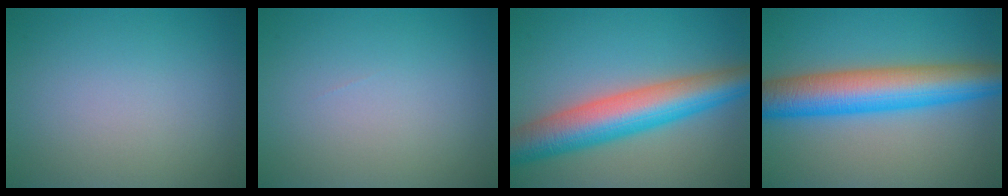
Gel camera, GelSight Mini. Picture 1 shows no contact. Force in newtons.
{"total": 0.0}
{"total": 9.0, "press": 8.9, "slide": 0.1}
{"total": 9.3, "press": 9.3, "slide": 0.1}